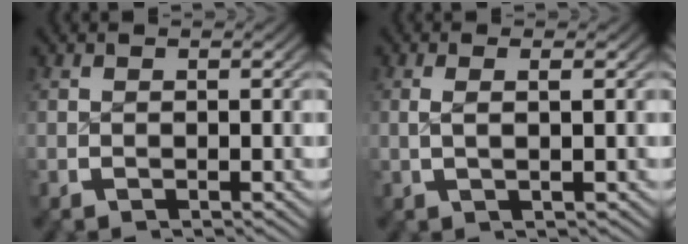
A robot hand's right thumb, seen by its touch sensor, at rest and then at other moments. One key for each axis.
{"total": 1.7, "fx": 0.4, "fy": 0.3, "fz": 1.6, "tx": -0.035, "ty": -0.001, "tz": 0.012}